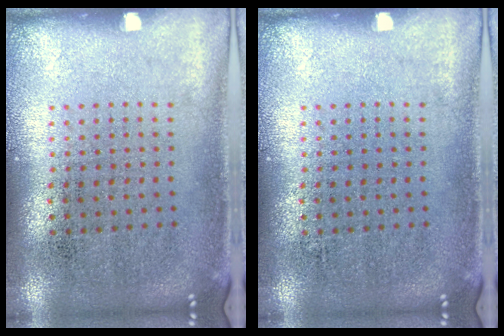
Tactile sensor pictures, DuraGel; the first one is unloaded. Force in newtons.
{"total": 0.0}